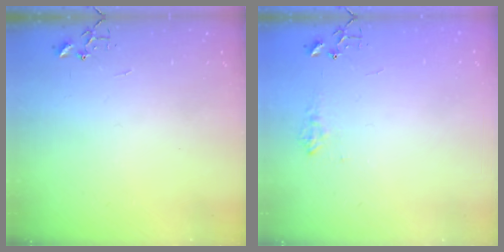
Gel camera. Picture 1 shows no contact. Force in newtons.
{"total": 7.3, "press": 7.3, "slide": 0.3}